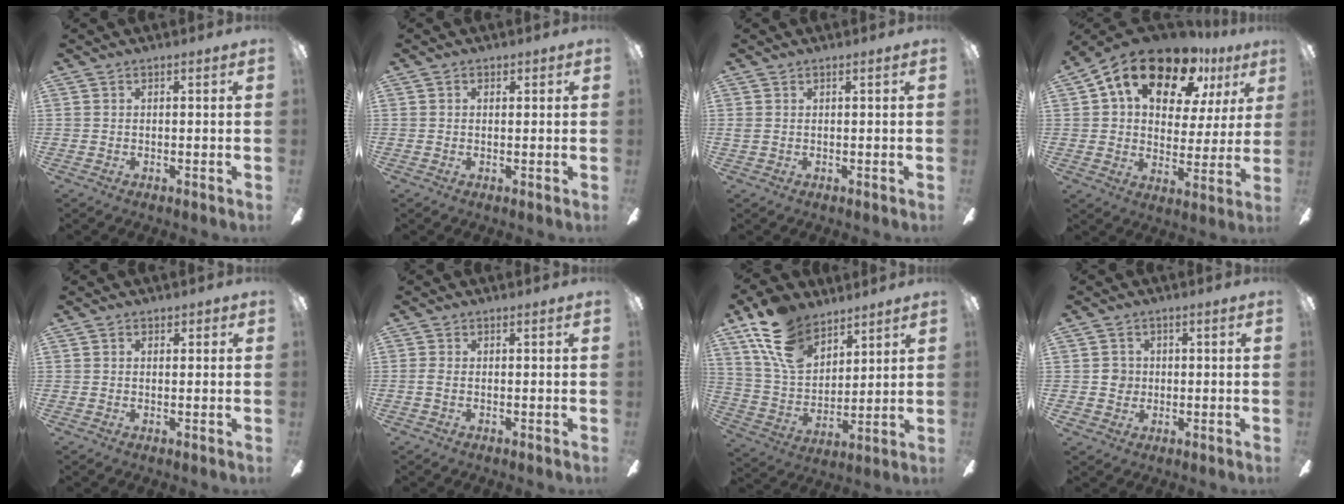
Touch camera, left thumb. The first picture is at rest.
{"total": 0.8, "force": [0.2, 0.6, 0.5], "torque": [-0.001, 0.000, 0.002]}
{"total": 0.8, "force": [0.1, 0.1, 0.8], "torque": [-0.016, 0.000, 0.002]}
{"total": 18.7, "force": [11.7, 9.8, 10.9], "torque": [-0.180, -0.058, 0.200]}
{"total": 1.1, "force": [0.1, 0.8, 0.7], "torque": [-0.004, 0.002, 0.000]}
{"total": 1.4, "force": [-0.4, 0.5, 1.2], "torque": [-0.022, 0.003, -0.007]}
{"total": 16.4, "force": [11.0, 9.4, 7.8], "torque": [-0.170, -0.045, 0.209]}
{"total": 3.7, "force": [0.1, 3.6, 0.7], "torque": [-0.006, 0.002, -0.002]}